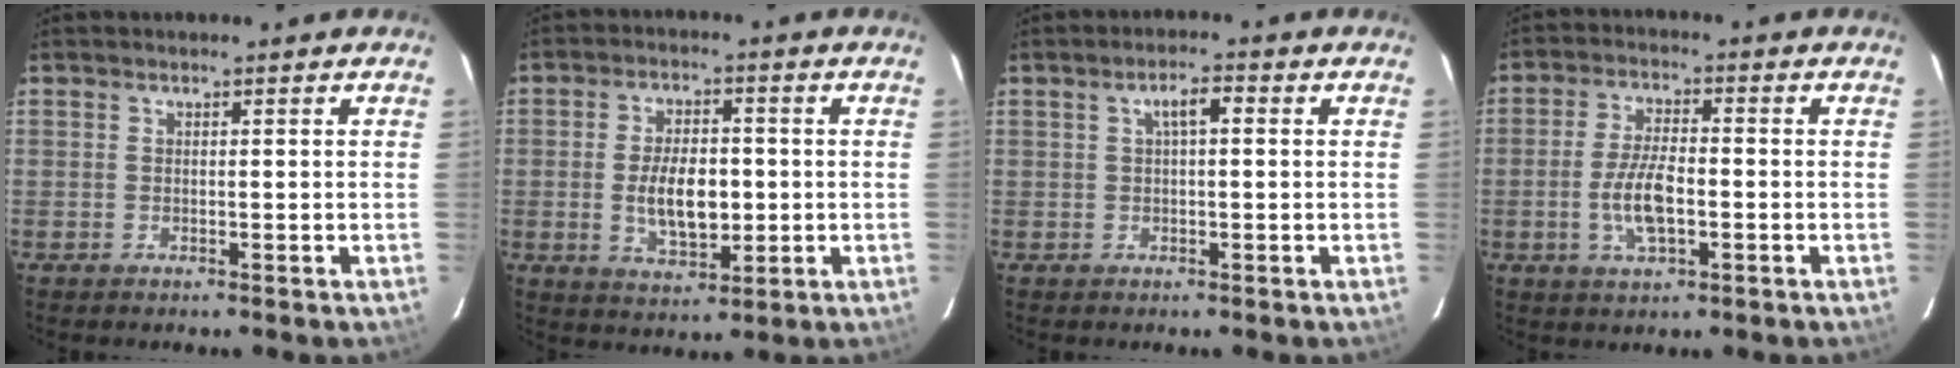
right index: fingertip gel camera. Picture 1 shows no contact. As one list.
[{"total": 9.3, "force": [-1.0, 4.8, 8.0], "torque": [-0.148, -0.001, -0.009]}, {"total": 3.0, "force": [0.8, 0.6, 2.9], "torque": [-0.054, 0.011, 0.014]}, {"total": 7.9, "force": [-2.0, 3.2, 7.0], "torque": [-0.143, 0.000, -0.038]}]